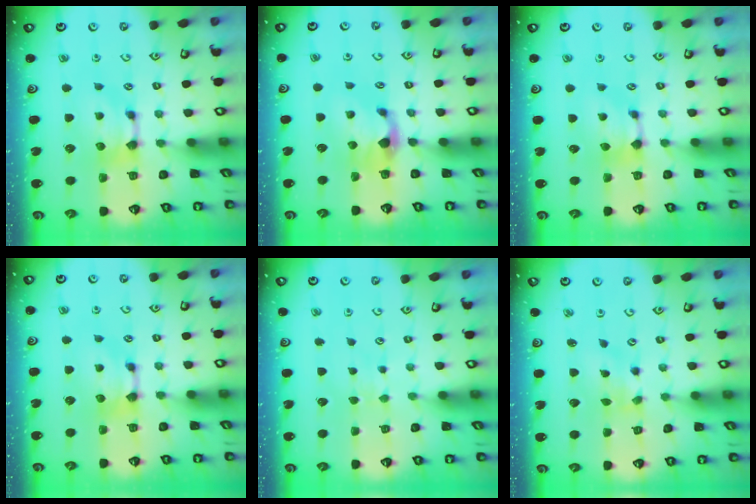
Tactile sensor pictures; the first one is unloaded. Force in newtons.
{"total": 1.2, "press": 0.1, "slide": 1.2}
{"total": 0.7, "press": 0.4, "slide": 0.6}
{"total": 0.0}
{"total": 2.9, "press": 2.9, "slide": 0.4}
{"total": 2.3, "press": 2.1, "slide": 0.9}